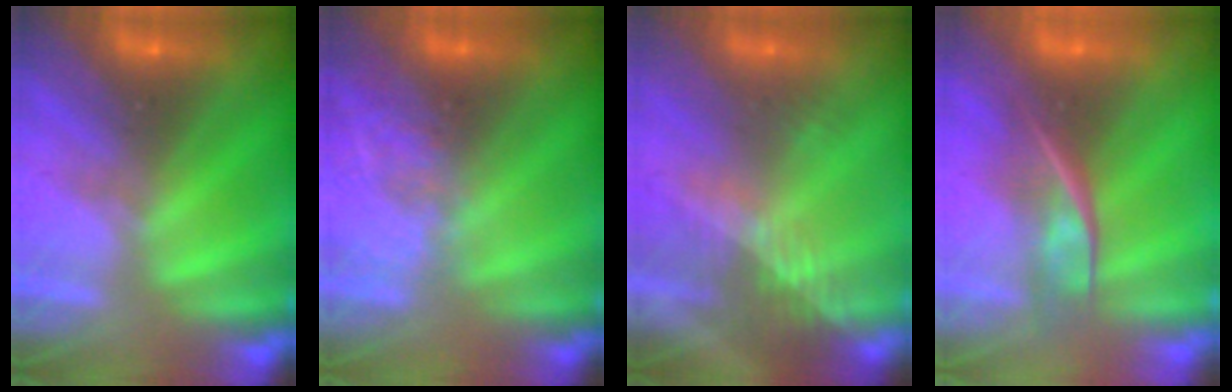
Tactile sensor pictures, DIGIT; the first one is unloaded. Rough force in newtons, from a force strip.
{"total": 2.2}
{"total": 2.4}
{"total": 2.4}